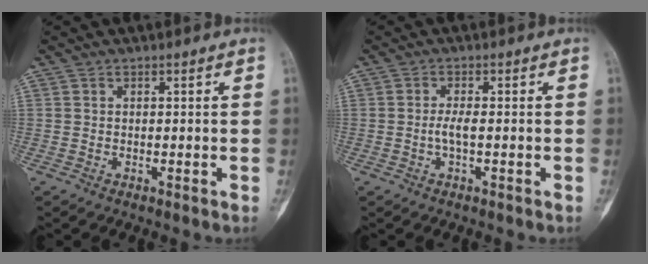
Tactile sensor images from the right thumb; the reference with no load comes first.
{"total": 2.1, "force": [-0.4, 0.4, 2.0], "torque": [-0.046, 0.000, -0.012]}